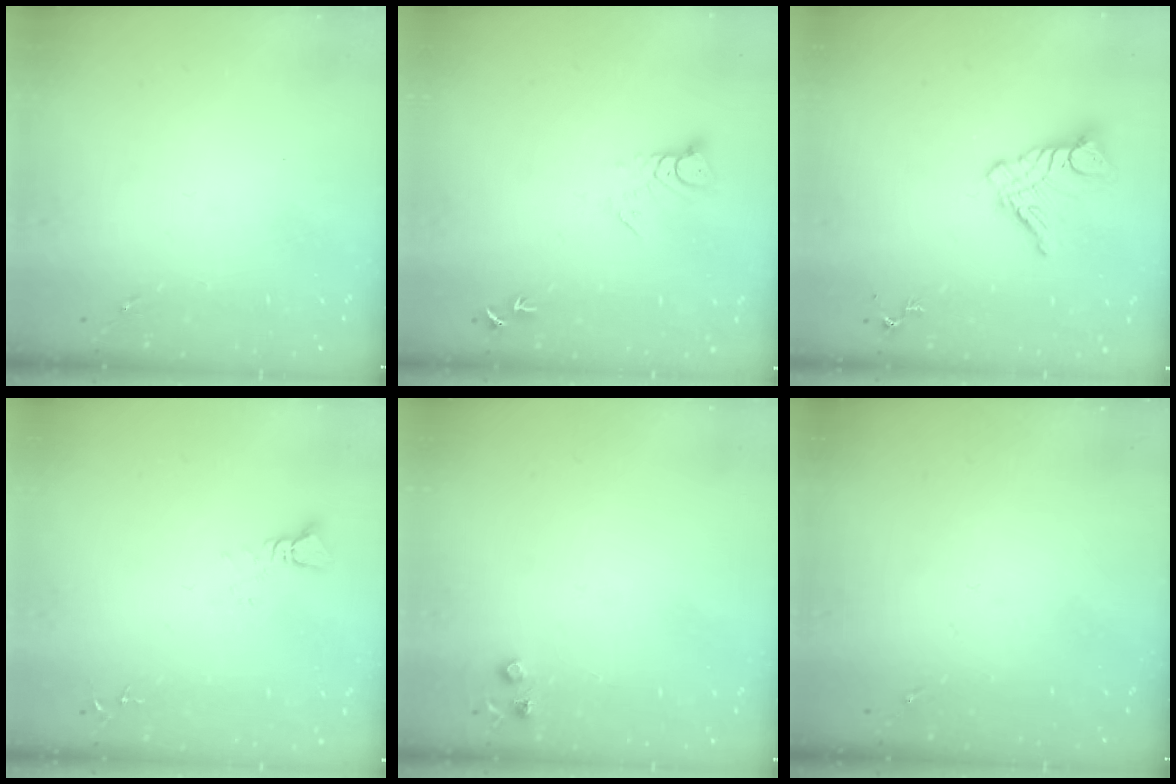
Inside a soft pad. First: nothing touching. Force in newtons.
{"total": 5.1, "press": 5.1, "slide": 0.3}
{"total": 11.5, "press": 11.4, "slide": 0.8}
{"total": 2.4, "press": 2.4, "slide": 0.1}
{"total": 4.2, "press": 4.1, "slide": 0.7}
{"total": 0.0}